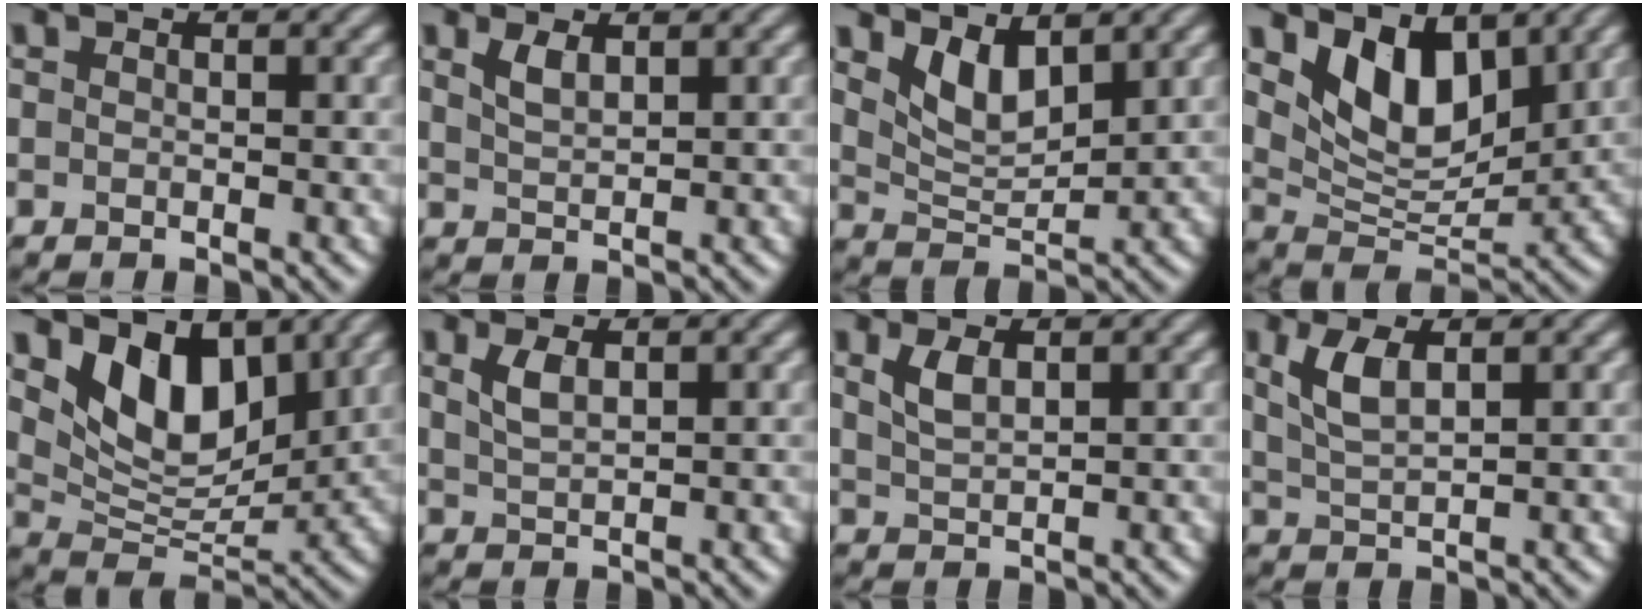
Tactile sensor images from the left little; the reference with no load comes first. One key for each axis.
{"total": 1.8, "fx": 1.2, "fy": 0.6, "fz": 1.2, "tx": -0.028, "ty": 0.000, "tz": 0.026}
{"total": 3.8, "fx": 2.2, "fy": 1.7, "fz": 2.6, "tx": -0.058, "ty": -0.009, "tz": 0.046}
{"total": 6.3, "fx": 3.4, "fy": 3.4, "fz": 4.0, "tx": -0.079, "ty": -0.019, "tz": 0.058}
{"total": 6.9, "fx": 3.6, "fy": 3.9, "fz": 4.4, "tx": -0.082, "ty": -0.018, "tz": 0.062}
{"total": 1.9, "fx": 1.0, "fy": 0.7, "fz": 1.5, "tx": -0.035, "ty": 0.000, "tz": 0.023}
{"total": 2.1, "fx": 1.1, "fy": 0.8, "fz": 1.6, "tx": -0.038, "ty": 0.001, "tz": 0.026}
{"total": 3.1, "fx": 1.3, "fy": 1.1, "fz": 2.6, "tx": -0.061, "ty": 0.001, "tz": 0.030}